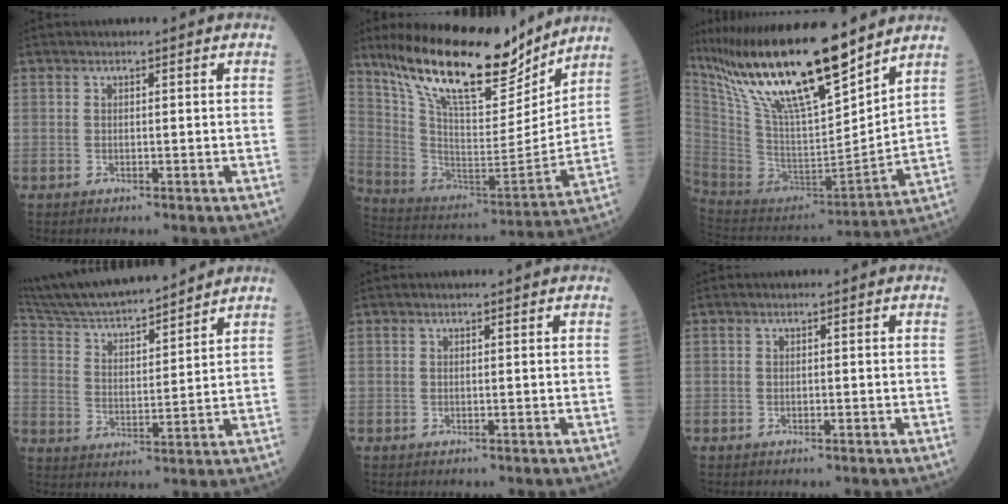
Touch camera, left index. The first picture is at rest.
{"total": 21.3, "force": [16.6, 5.7, 12.1], "torque": [-0.218, -0.020, 0.289]}
{"total": 22.3, "force": [16.3, 3.4, 14.7], "torque": [-0.279, -0.003, 0.304]}
{"total": 16.7, "force": [15.3, 1.6, 6.5], "torque": [-0.120, 0.009, 0.262]}
{"total": 0.0}
{"total": 0.7, "force": [-0.7, 0.1, -0.1], "torque": [0.001, -0.005, -0.013]}